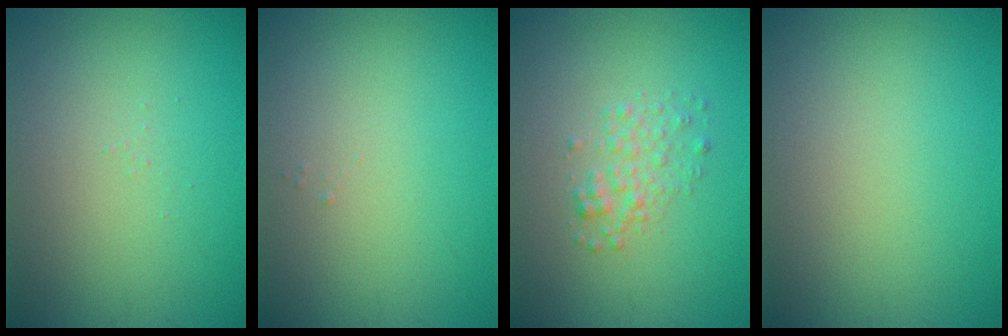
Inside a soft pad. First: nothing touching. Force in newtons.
{"total": 0.0}
{"total": 1.8, "press": 1.8, "slide": 0.1}
{"total": 0.0}